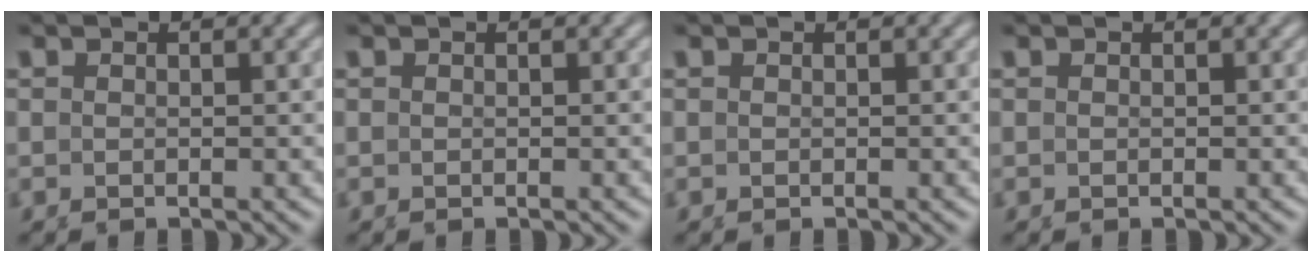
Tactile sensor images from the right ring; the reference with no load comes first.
{"total": 0.0}
{"total": 1.4, "force": [-0.4, -1.3, -0.4], "torque": [0.018, -0.011, 0.004]}
{"total": 0.0}